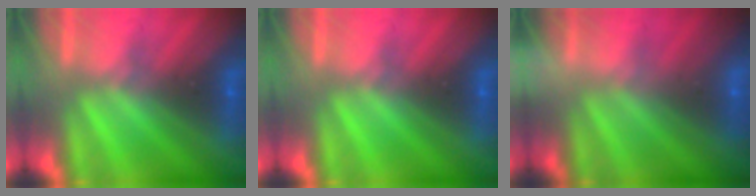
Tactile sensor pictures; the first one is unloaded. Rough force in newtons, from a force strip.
{"total": 0.0}
{"total": 2.1}